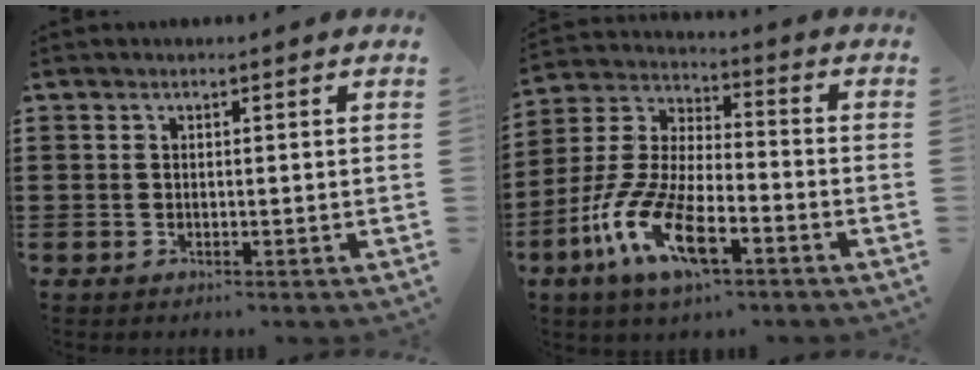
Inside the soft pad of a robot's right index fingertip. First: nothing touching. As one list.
[{"total": 12.5, "force": [-6.6, 4.6, 9.6], "torque": [-0.235, -0.008, -0.131]}]